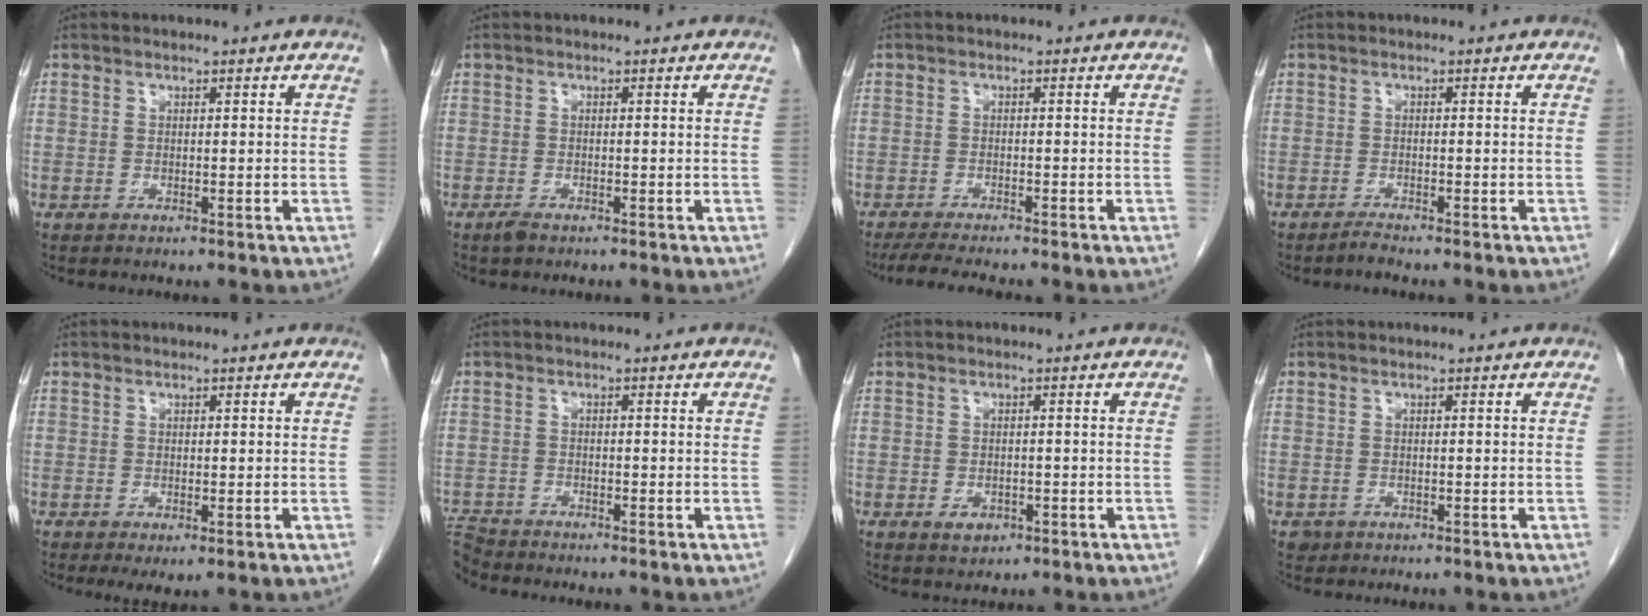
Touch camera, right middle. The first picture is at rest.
{"total": 1.1, "force": [-0.9, 0.3, 0.6], "torque": [-0.018, -0.003, -0.014]}
{"total": 7.2, "force": [-6.1, 0.5, 3.7], "torque": [-0.054, -0.016, -0.095]}
{"total": 1.2, "force": [-1.1, -0.2, 0.4], "torque": [-0.010, -0.002, -0.020]}
{"total": 2.1, "force": [-0.6, 0.8, 1.8], "torque": [-0.033, -0.007, -0.002]}
{"total": 3.5, "force": [-3.5, -0.1, -0.3], "torque": [0.006, -0.013, -0.067]}
{"total": 2.3, "force": [-1.1, 1.6, 1.3], "torque": [-0.018, 0.002, -0.007]}
{"total": 0.9, "force": [-0.5, 0.7, 0.1], "torque": [-0.006, 0.002, -0.005]}